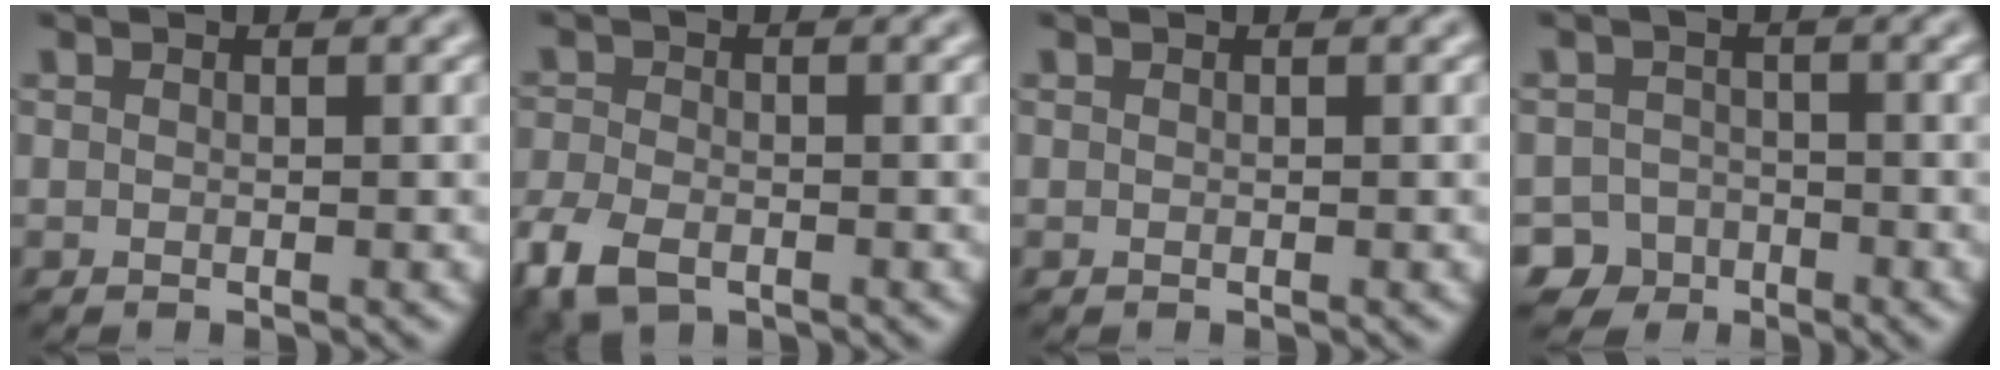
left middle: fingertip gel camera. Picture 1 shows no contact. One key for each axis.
{"total": 5.0, "fx": -3.0, "fy": 2.7, "fz": 2.9, "tx": -0.071, "ty": -0.008, "tz": -0.067}
{"total": 0.0}
{"total": 4.4, "fx": -2.9, "fy": 3.3, "fz": 0.2, "tx": 0.025, "ty": -0.001, "tz": -0.053}